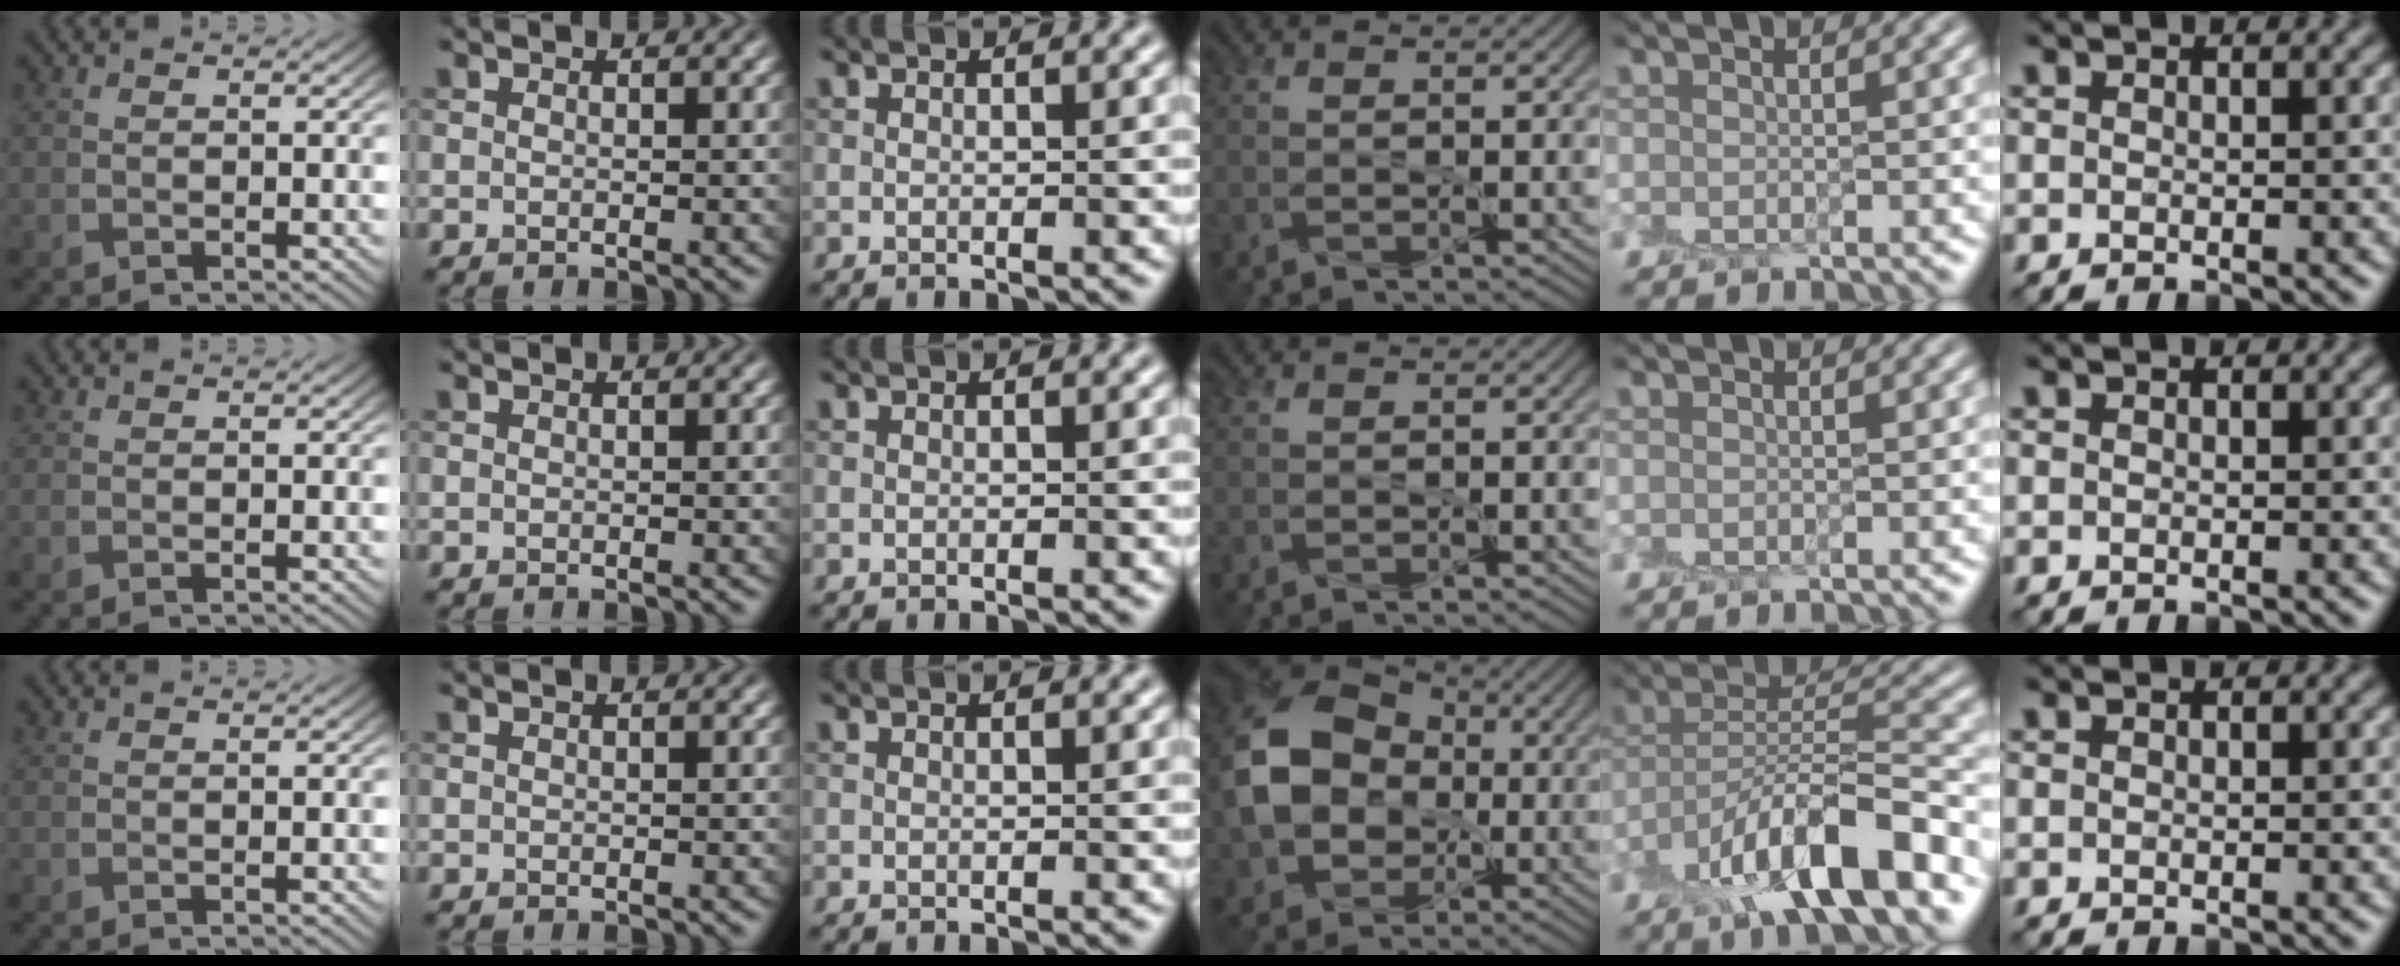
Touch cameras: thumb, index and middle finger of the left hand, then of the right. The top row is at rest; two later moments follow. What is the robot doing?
{"motion": "peel", "object": "postage stamp"}